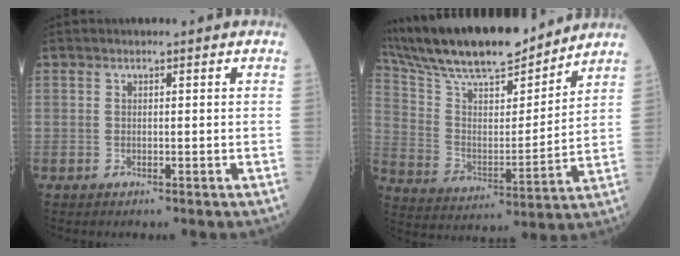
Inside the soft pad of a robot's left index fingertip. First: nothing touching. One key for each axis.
{"total": 20.4, "fx": 18.0, "fy": 3.4, "fz": 8.9, "tx": -0.172, "ty": 0.013, "tz": 0.310}